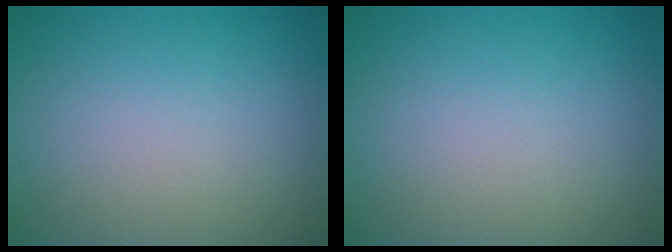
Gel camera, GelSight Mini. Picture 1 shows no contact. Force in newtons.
{"total": 0.0}